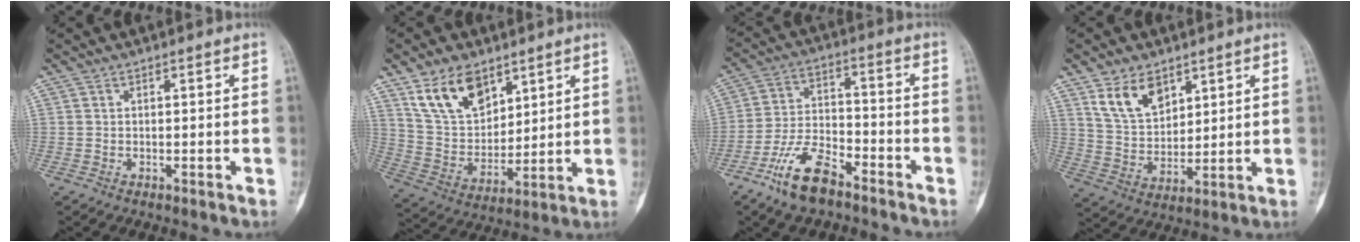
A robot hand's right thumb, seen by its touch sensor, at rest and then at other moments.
{"total": 13.3, "force": [8.1, 7.8, 7.0], "torque": [-0.101, -0.040, 0.167]}
{"total": 11.3, "force": [-7.5, 4.7, 7.1], "torque": [-0.137, 0.044, -0.147]}
{"total": 9.6, "force": [5.7, 5.7, 5.2], "torque": [-0.076, -0.032, 0.118]}